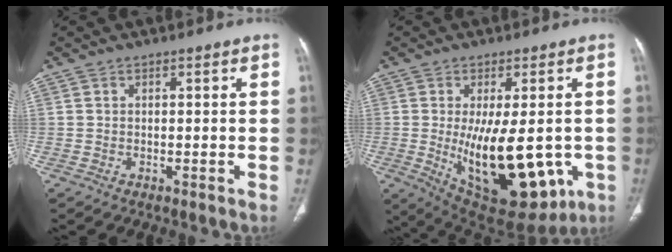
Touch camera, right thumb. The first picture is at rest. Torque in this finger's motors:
{"motor_torque": [2.15, 2.79, 1.91, -0.44, 0.52]}